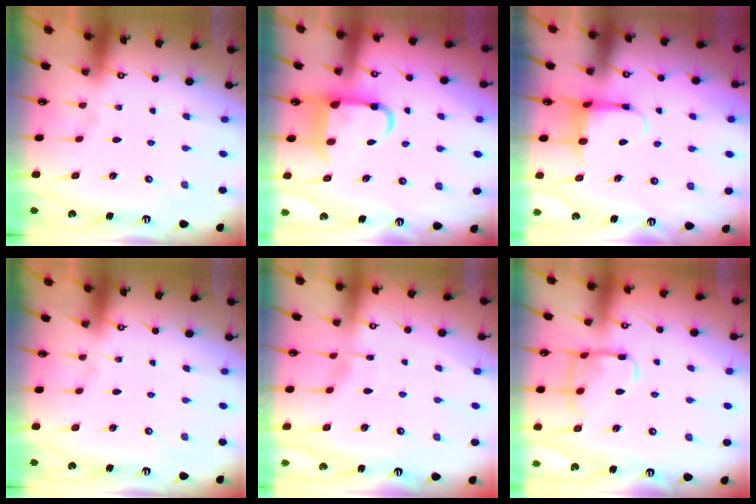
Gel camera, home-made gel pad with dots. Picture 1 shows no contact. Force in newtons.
{"total": 8.8, "press": 8.6, "slide": 1.6}
{"total": 5.3, "press": 5.2, "slide": 1.1}
{"total": 0.0}
{"total": 2.8, "press": 2.7, "slide": 0.5}
{"total": 12.2, "press": 12.2, "slide": 0.9}